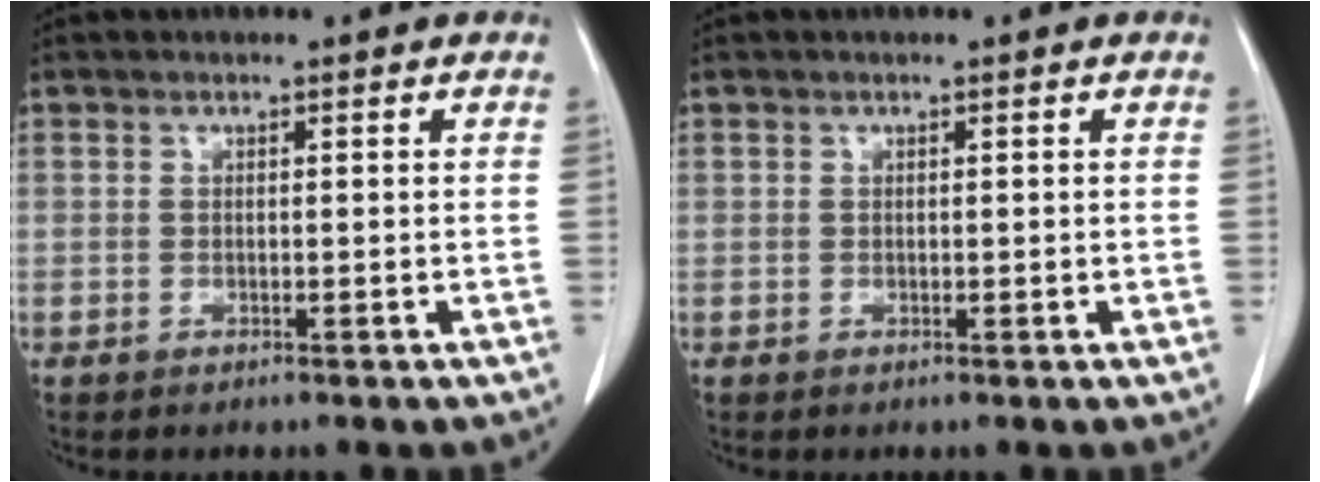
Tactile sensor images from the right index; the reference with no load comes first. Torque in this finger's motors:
{"motor_torque": [-0.21, 0.13, -0.02, 0.00]}